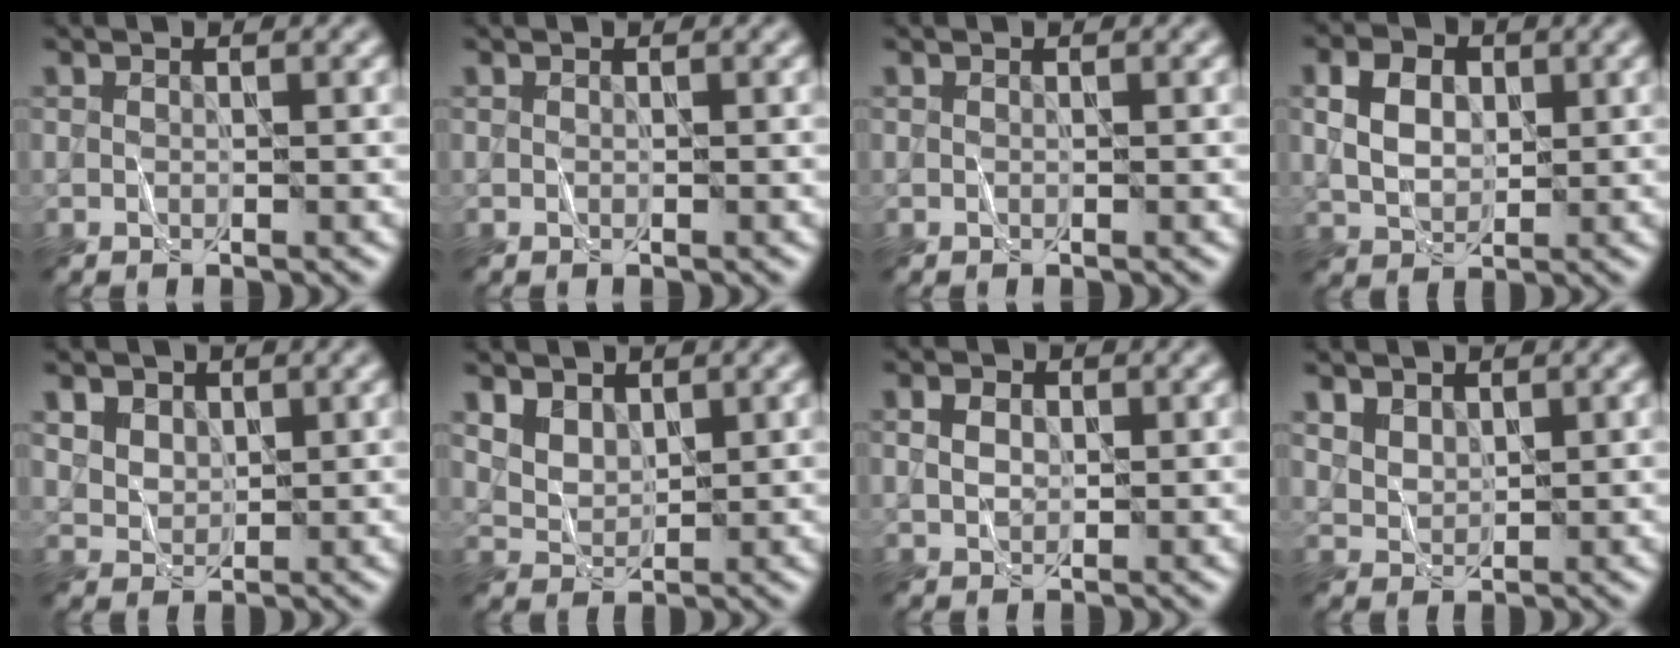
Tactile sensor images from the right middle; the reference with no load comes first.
{"total": 0.0}
{"total": 0.0}
{"total": 4.0, "force": [1.0, 2.8, 2.7], "torque": [-0.053, 0.005, 0.018]}
{"total": 4.4, "force": [2.6, 2.9, 2.1], "torque": [-0.064, 0.009, 0.051]}
{"total": 3.0, "force": [1.8, 1.9, 1.4], "torque": [-0.037, -0.004, 0.041]}
{"total": 2.0, "force": [0.5, 1.4, 1.3], "torque": [-0.022, 0.003, 0.009]}
{"total": 2.1, "force": [1.4, 1.3, 0.8], "torque": [-0.024, -0.004, 0.035]}